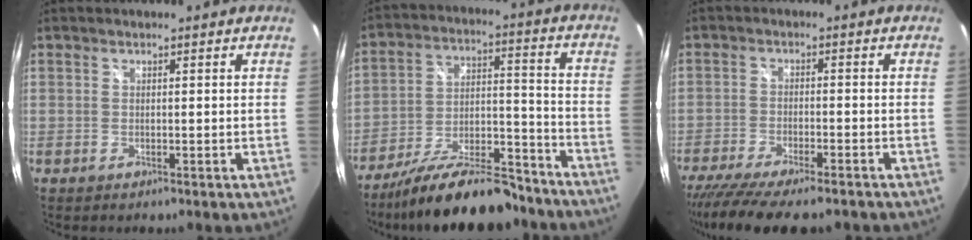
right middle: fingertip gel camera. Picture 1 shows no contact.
{"total": 20.4, "force": [-16.5, 5.7, 10.6], "torque": [-0.184, -0.005, -0.249]}
{"total": 14.2, "force": [-11.9, 2.8, 7.3], "torque": [-0.155, -0.048, -0.189]}